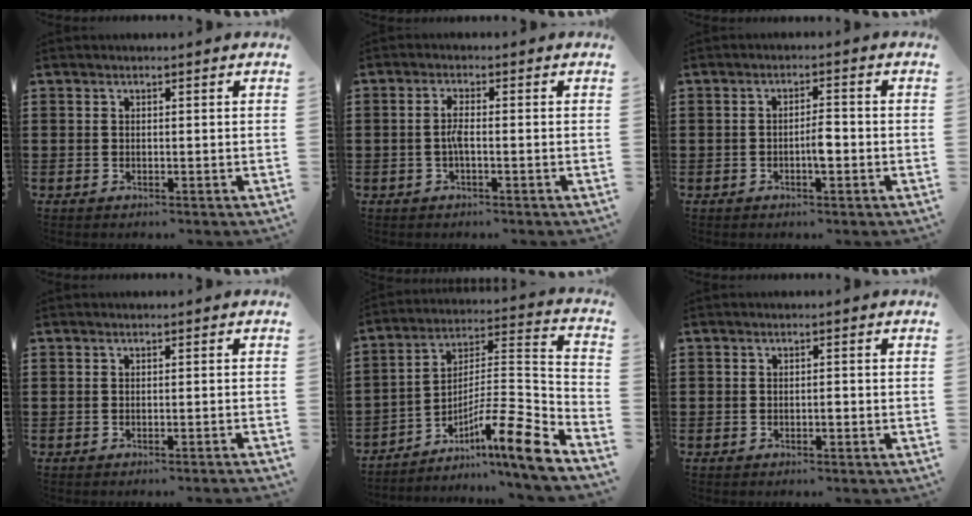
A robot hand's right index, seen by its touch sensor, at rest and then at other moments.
{"total": 2.4, "force": [-0.6, 0.4, 2.3], "torque": [-0.052, -0.002, -0.015]}
{"total": 3.1, "force": [-0.9, 0.8, 2.9], "torque": [-0.051, 0.004, -0.017]}
{"total": 0.7, "force": [-0.6, -0.3, 0.3], "torque": [-0.006, -0.004, -0.011]}
{"total": 12.4, "force": [-8.0, 1.3, 9.4], "torque": [-0.136, -0.002, -0.152]}
{"total": 0.9, "force": [-0.4, 0.3, 0.7], "torque": [-0.015, -0.005, -0.007]}